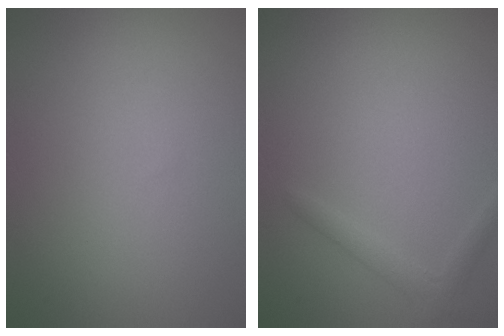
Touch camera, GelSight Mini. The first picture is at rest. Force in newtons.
{"total": 1.4, "press": 1.4, "slide": 0.0}